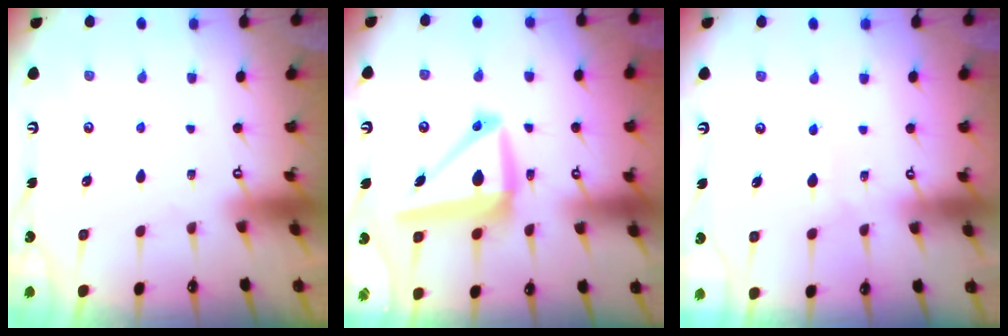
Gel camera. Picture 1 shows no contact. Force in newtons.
{"total": 11.1, "press": 10.8, "slide": 2.2}
{"total": 5.5, "press": 5.5, "slide": 0.3}